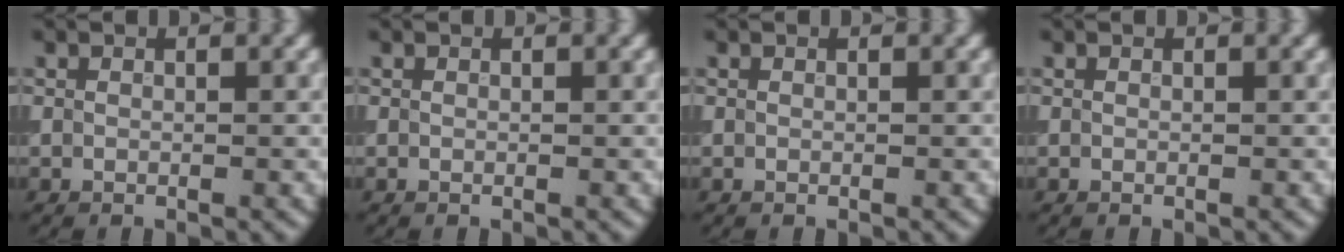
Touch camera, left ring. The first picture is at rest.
{"total": 0.0}
{"total": 0.0}
{"total": 0.0}